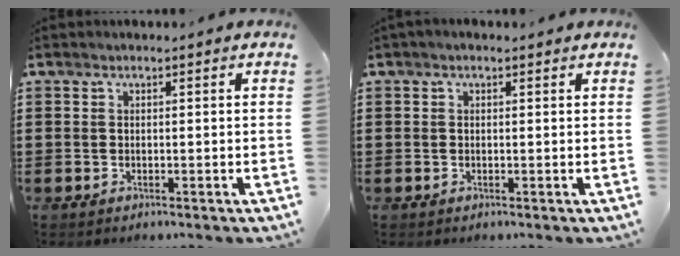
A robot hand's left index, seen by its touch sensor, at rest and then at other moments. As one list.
[{"total": 0.5, "force": [0.1, 0.3, 0.4], "torque": [-0.008, 0.002, 0.001]}]